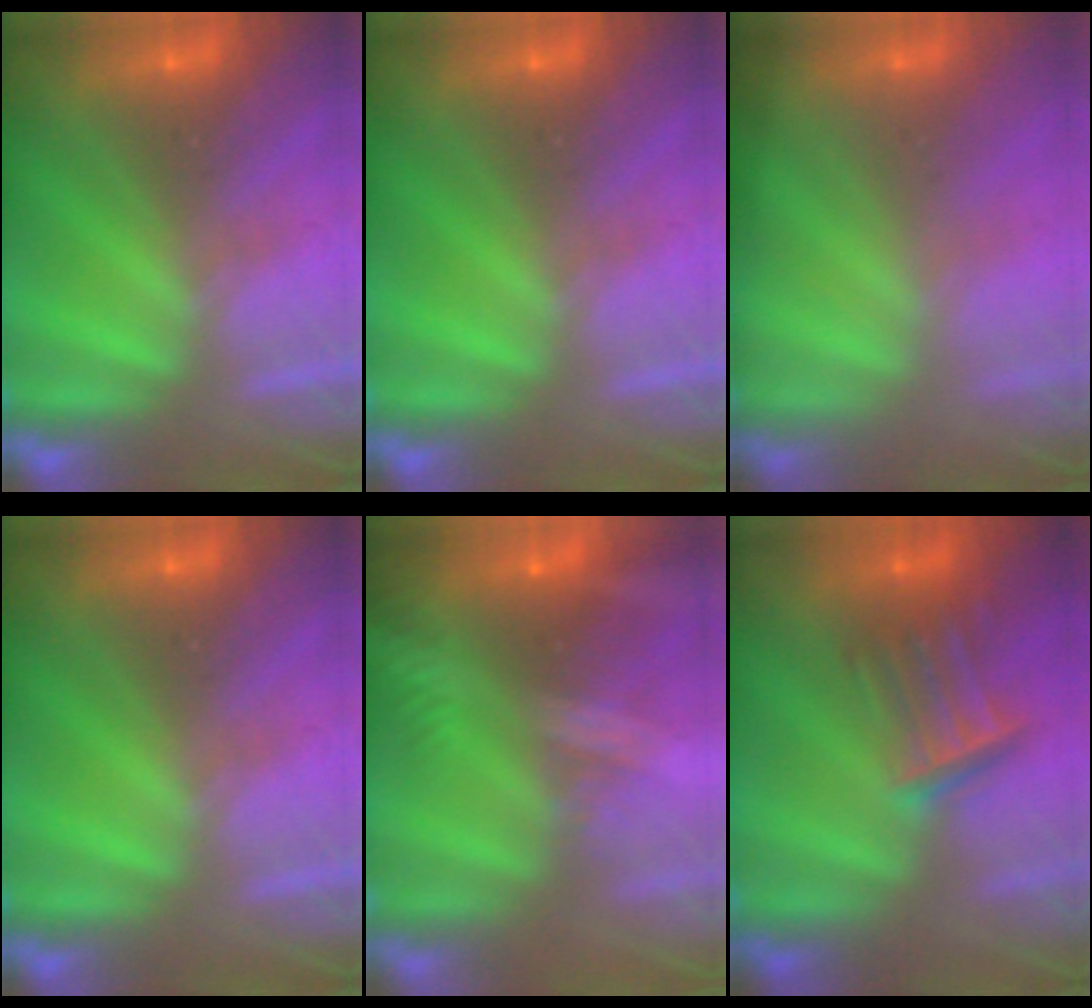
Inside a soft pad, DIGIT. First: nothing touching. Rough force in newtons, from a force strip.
{"total": 0.0}
{"total": 1.4}
{"total": 0.0}
{"total": 8.2}
{"total": 3.4}